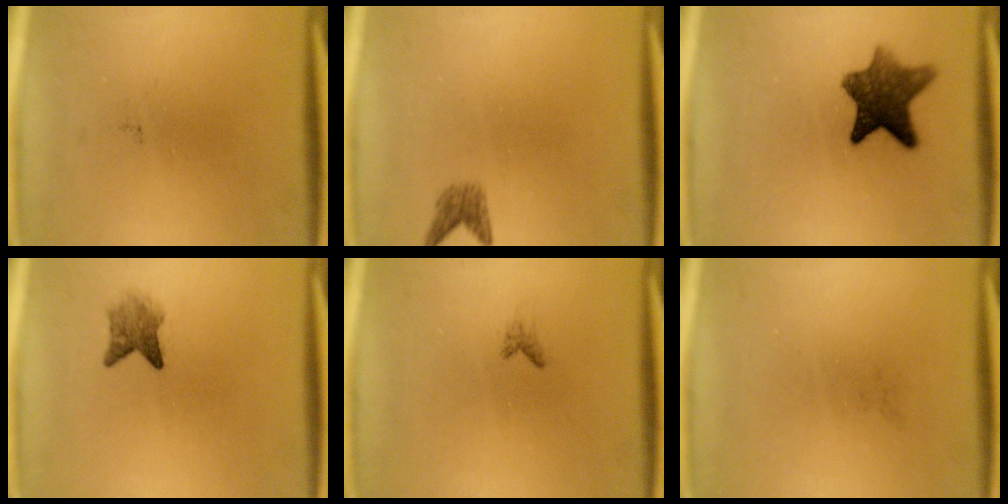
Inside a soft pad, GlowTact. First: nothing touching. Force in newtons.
{"total": 1.8}
{"total": 9.0}
{"total": 2.8}
{"total": 0.6}
{"total": 0.0}